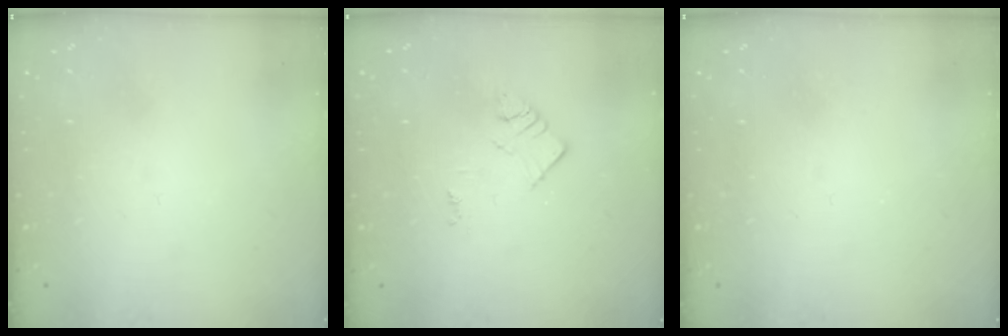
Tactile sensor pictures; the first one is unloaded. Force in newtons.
{"total": 3.0, "press": 3.0, "slide": 0.4}
{"total": 2.2, "press": 2.1, "slide": 0.4}